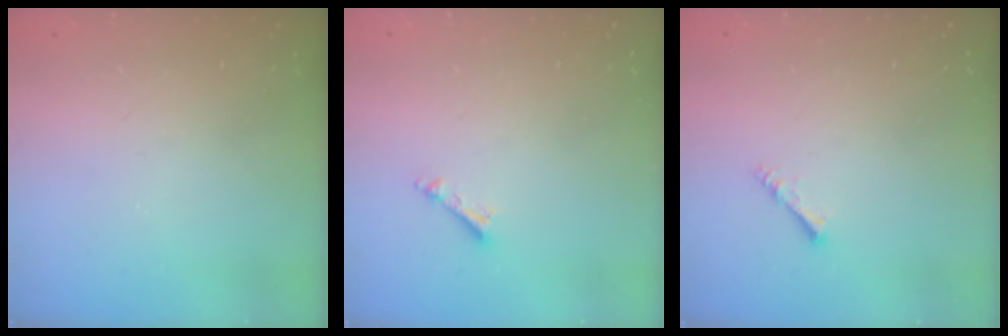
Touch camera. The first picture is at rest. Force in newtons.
{"total": 3.4, "press": 3.3, "slide": 0.2}
{"total": 1.6, "press": 1.5, "slide": 0.3}